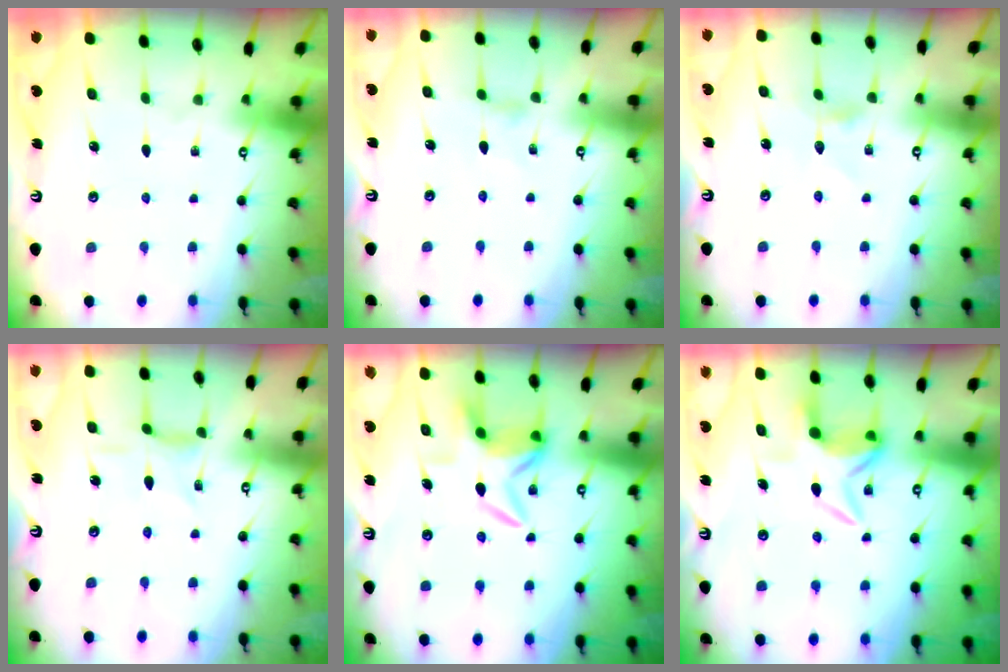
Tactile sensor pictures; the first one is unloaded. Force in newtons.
{"total": 0.8, "press": 0.7, "slide": 0.3}
{"total": 2.7, "press": 2.7, "slide": 0.3}
{"total": 2.5, "press": 2.5, "slide": 0.4}
{"total": 6.5, "press": 6.3, "slide": 1.7}
{"total": 6.6, "press": 6.6, "slide": 0.7}